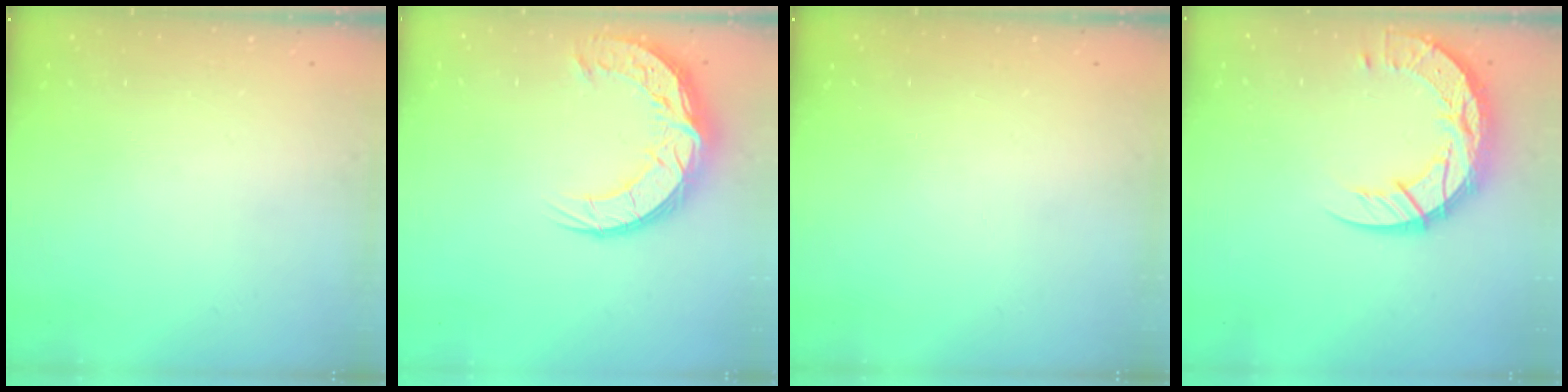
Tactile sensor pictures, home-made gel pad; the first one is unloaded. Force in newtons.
{"total": 15.1, "press": 15.1, "slide": 1.2}
{"total": 0.0}
{"total": 14.5, "press": 14.5, "slide": 1.3}